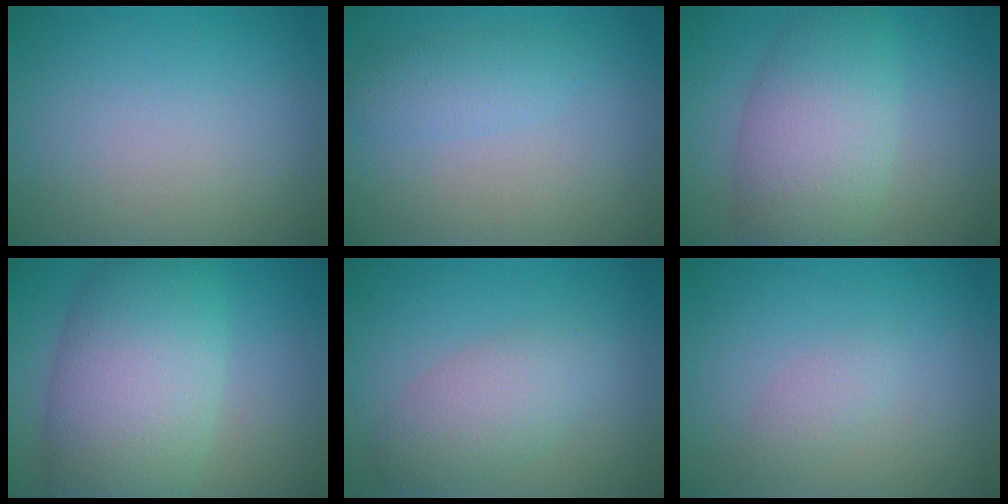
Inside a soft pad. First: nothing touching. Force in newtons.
{"total": 2.1, "press": 2.1, "slide": 0.1}
{"total": 7.0, "press": 7.0, "slide": 0.2}
{"total": 10.6, "press": 10.5, "slide": 0.4}
{"total": 3.9, "press": 3.9, "slide": 0.1}
{"total": 1.3, "press": 1.3, "slide": 0.1}